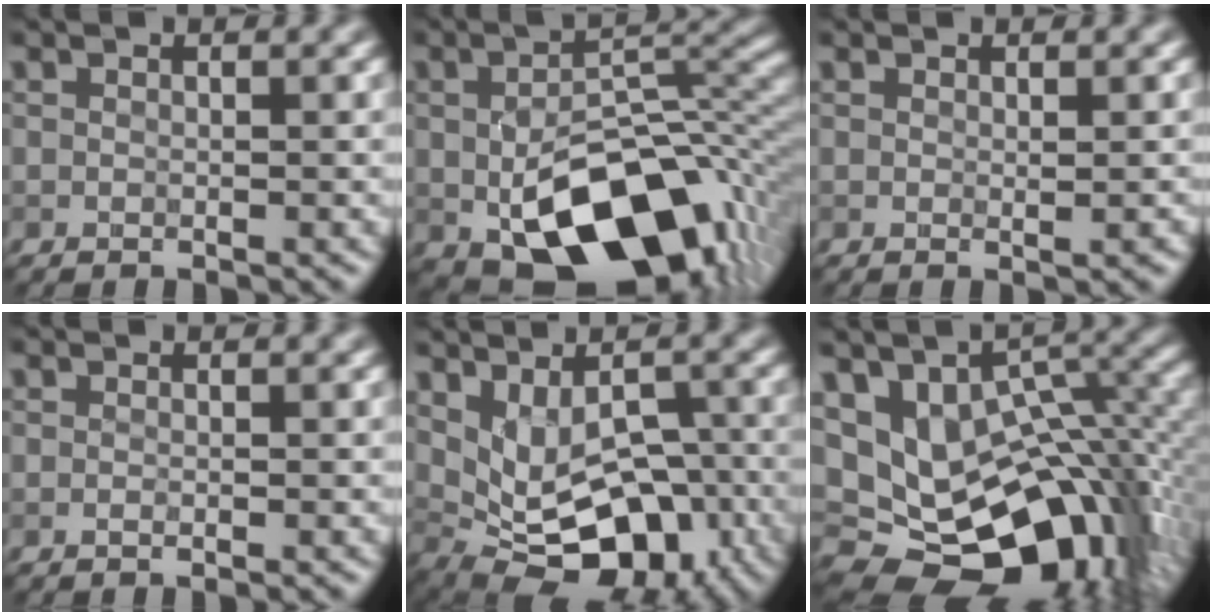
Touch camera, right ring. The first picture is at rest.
{"total": 14.1, "force": [-4.7, 7.7, 10.8], "torque": [-0.174, -0.010, -0.064]}
{"total": 0.9, "force": [0.4, 0.1, 0.9], "torque": [-0.009, -0.001, 0.005]}
{"total": 0.6, "force": [-0.3, 0.1, 0.5], "torque": [-0.002, 0.000, -0.008]}
{"total": 8.3, "force": [-1.6, 5.1, 6.3], "torque": [-0.087, -0.008, -0.002]}
{"total": 16.8, "force": [-4.0, 10.4, 12.6], "torque": [-0.197, -0.019, -0.017]}